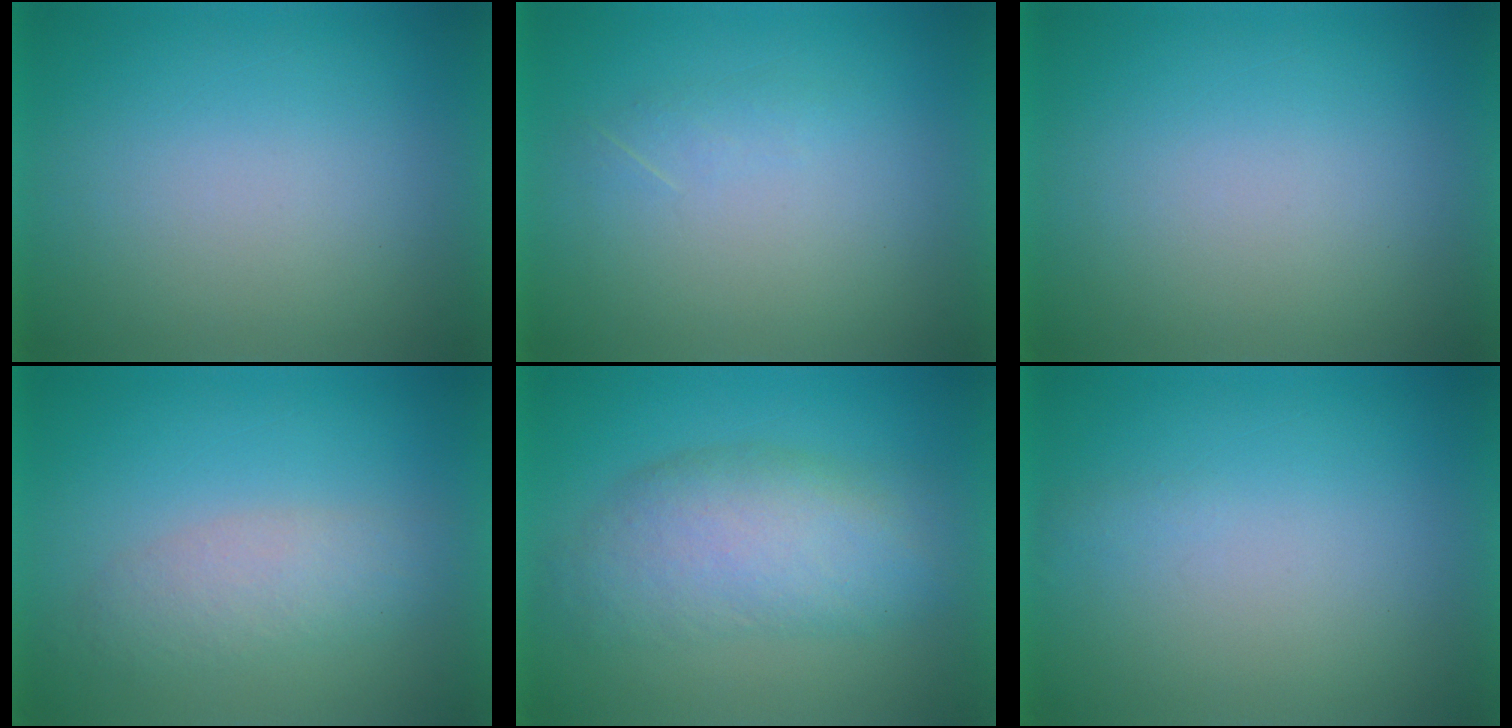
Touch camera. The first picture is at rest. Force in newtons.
{"total": 1.3}
{"total": 0.0}
{"total": 3.4}
{"total": 7.1}
{"total": 1.1}